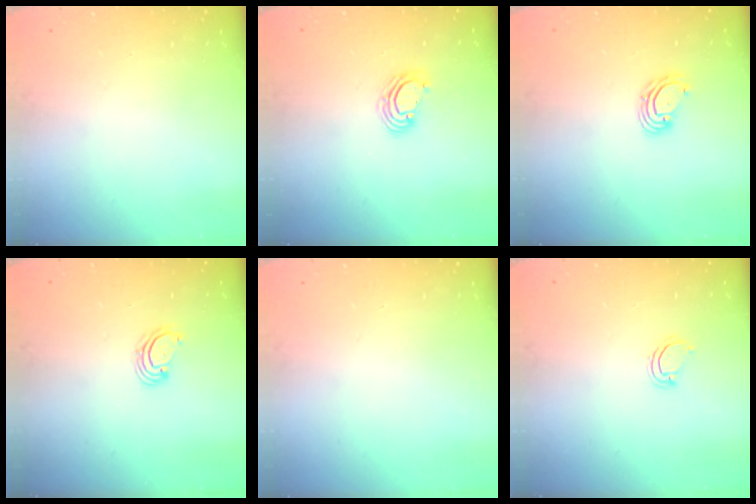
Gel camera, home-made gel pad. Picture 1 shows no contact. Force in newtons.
{"total": 3.6, "press": 3.6, "slide": 0.3}
{"total": 4.5, "press": 4.5, "slide": 0.5}
{"total": 2.6, "press": 2.6, "slide": 0.3}
{"total": 0.0}
{"total": 3.7, "press": 3.7, "slide": 0.3}